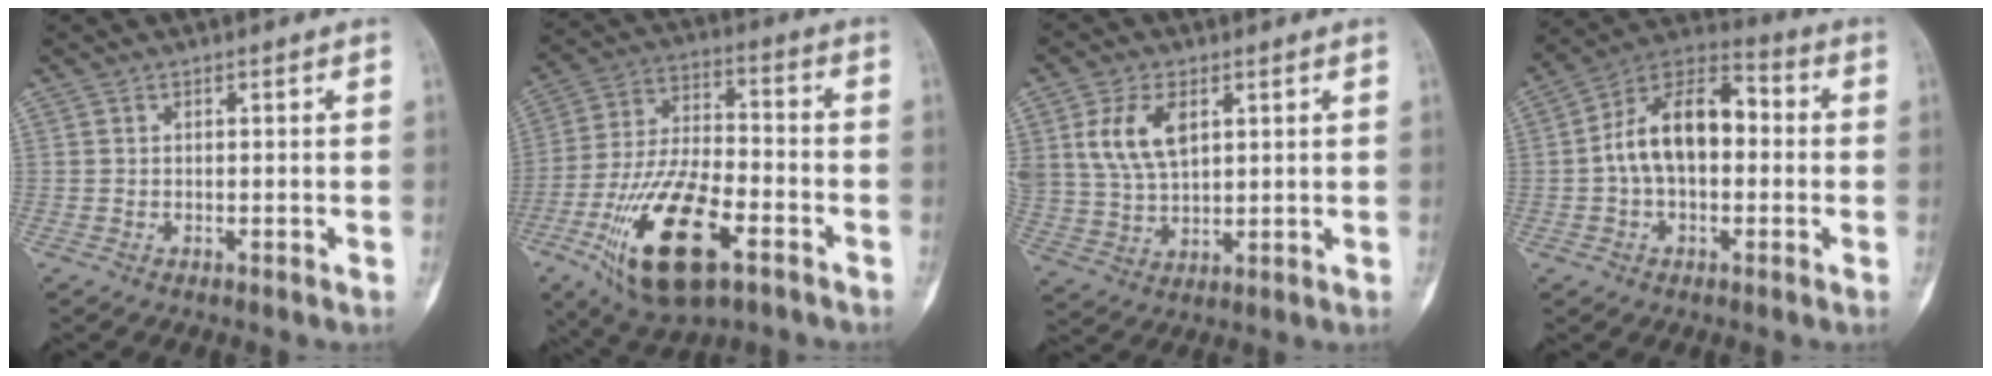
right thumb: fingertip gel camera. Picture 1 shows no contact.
{"total": 20.4, "force": [-9.0, 9.0, 16.0], "torque": [-0.298, 0.038, -0.153]}
{"total": 10.0, "force": [3.6, 5.8, 7.4], "torque": [-0.139, -0.008, 0.077]}
{"total": 14.5, "force": [0.1, 8.8, 11.6], "torque": [-0.182, 0.043, -0.012]}